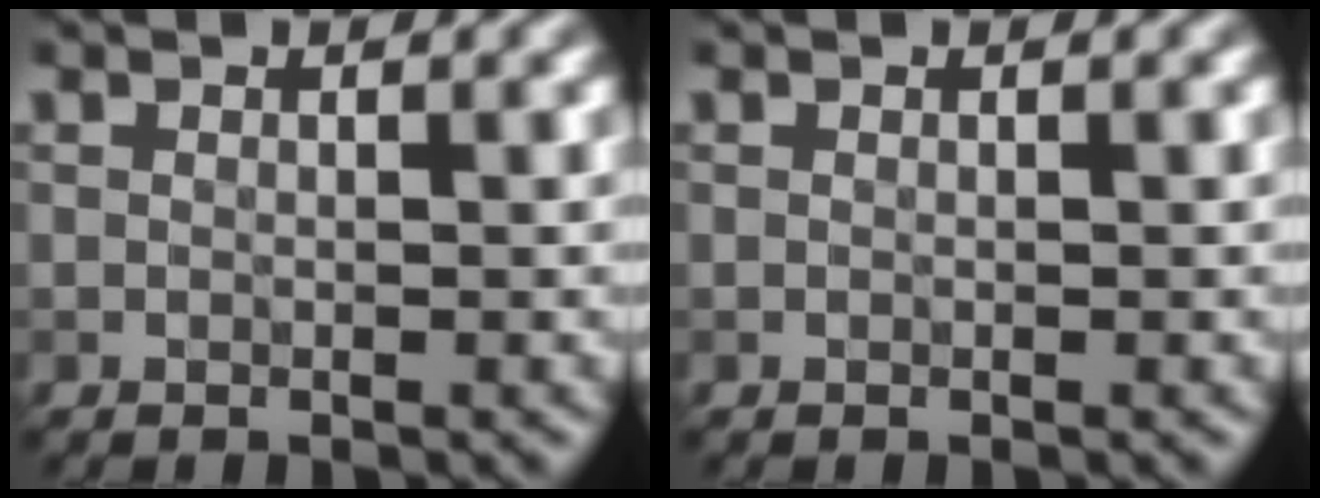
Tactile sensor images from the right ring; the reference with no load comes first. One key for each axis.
{"total": 0.0}